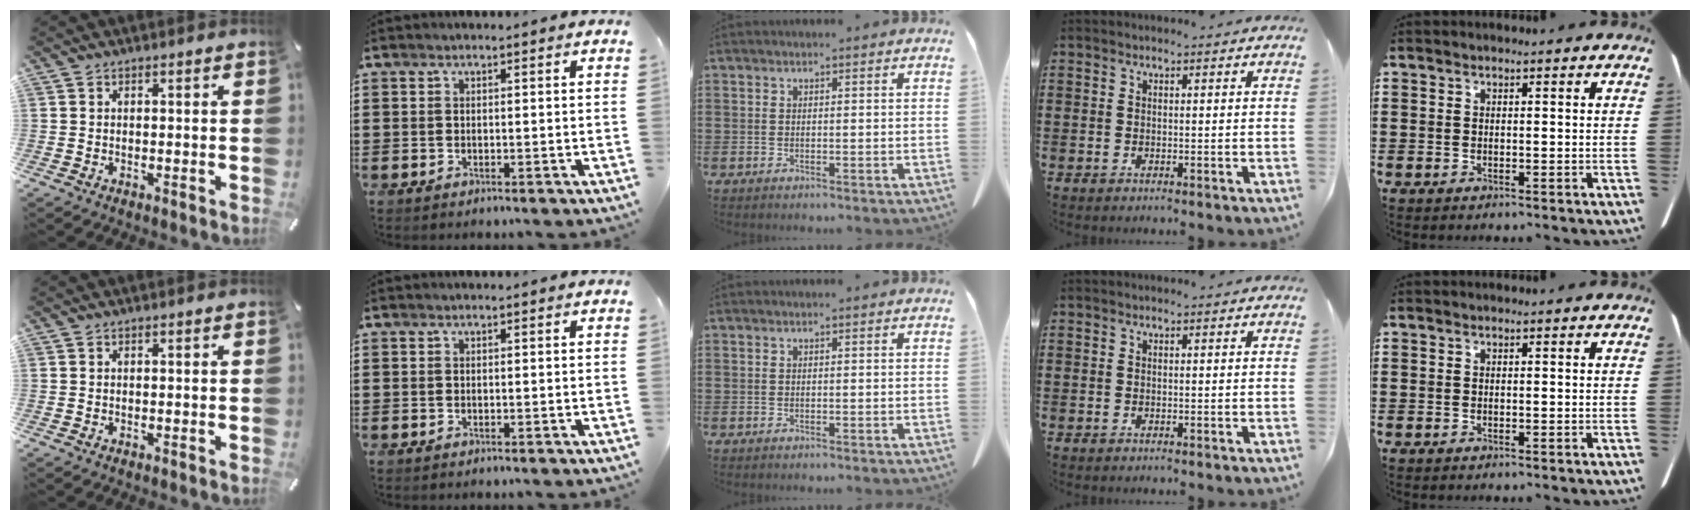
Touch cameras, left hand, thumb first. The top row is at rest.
{}